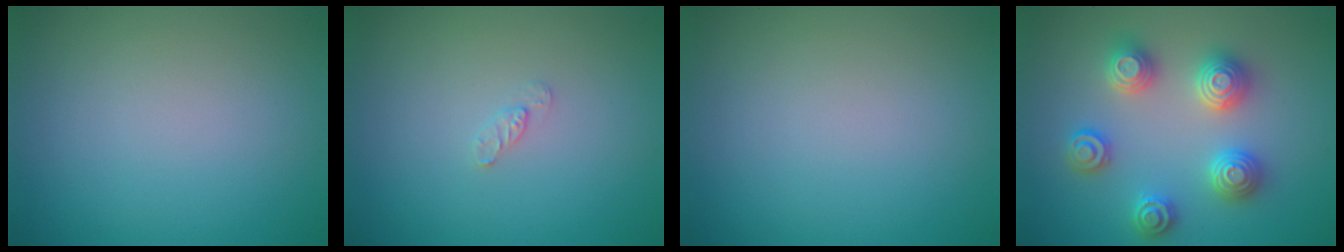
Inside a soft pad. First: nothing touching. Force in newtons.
{"total": 0.9, "press": 0.8, "slide": 0.2}
{"total": 0.0}
{"total": 4.4, "press": 4.4, "slide": 0.7}